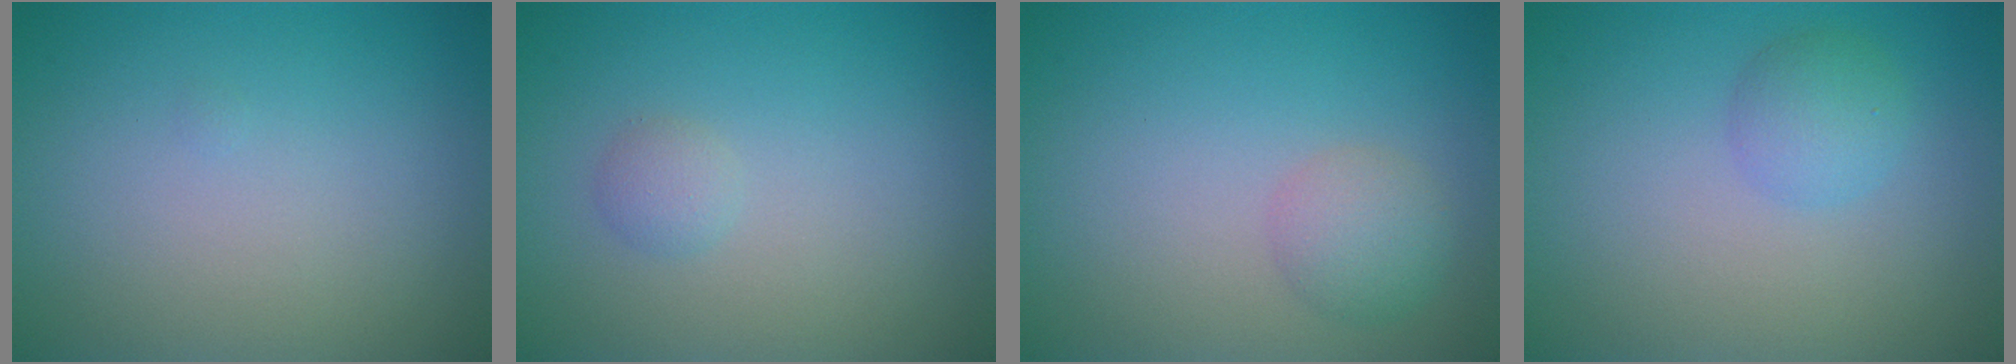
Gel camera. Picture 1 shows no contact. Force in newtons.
{"total": 1.0, "press": 1.0, "slide": 0.1}
{"total": 2.2, "press": 2.2, "slide": 0.0}
{"total": 2.1, "press": 2.1, "slide": 0.1}